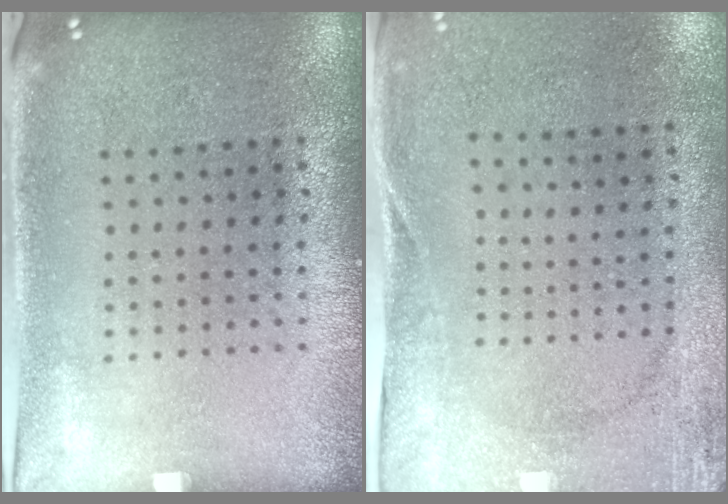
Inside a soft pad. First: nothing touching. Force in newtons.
{"total": 2.8, "press": 2.1, "slide": 1.8}